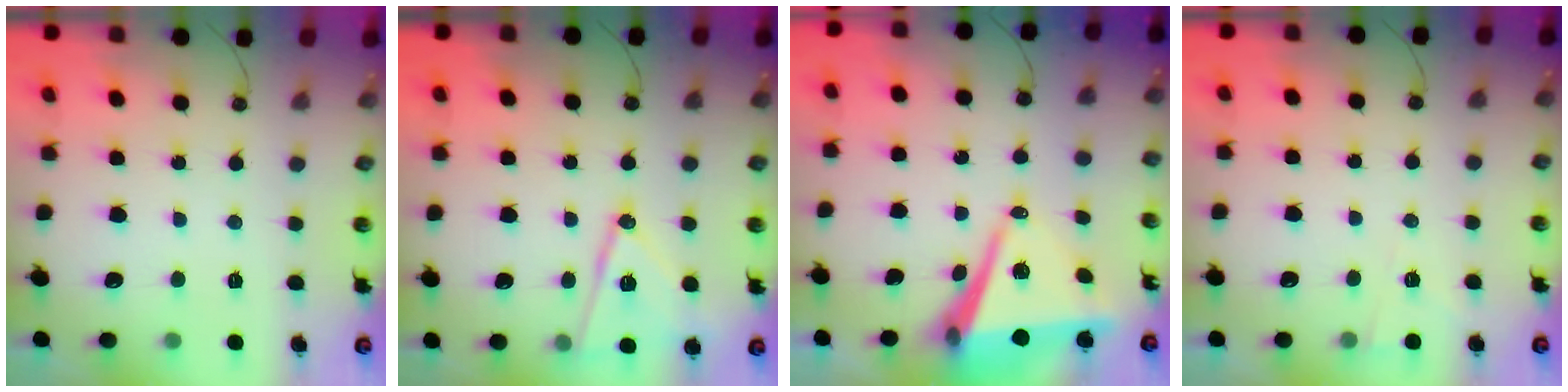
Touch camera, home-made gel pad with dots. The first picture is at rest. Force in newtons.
{"total": 13.3, "press": 13.1, "slide": 2.6}
{"total": 9.5, "press": 8.6, "slide": 4.2}
{"total": 2.6, "press": 2.1, "slide": 1.5}